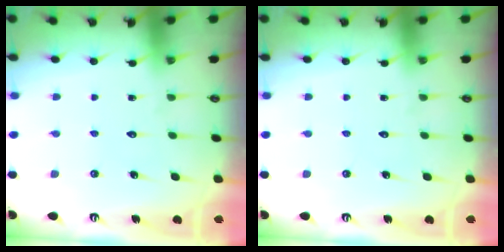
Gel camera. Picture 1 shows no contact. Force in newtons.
{"total": 0.0}